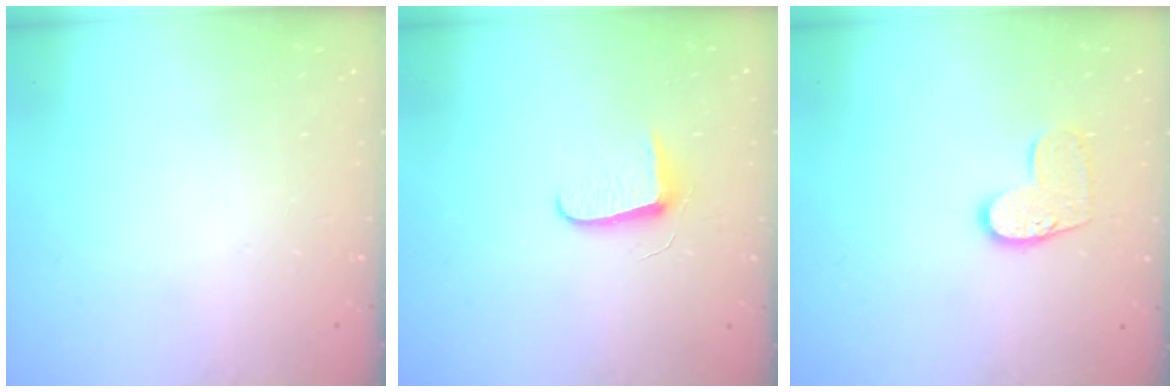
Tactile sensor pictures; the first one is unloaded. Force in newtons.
{"total": 6.2, "press": 6.2, "slide": 0.8}
{"total": 9.0, "press": 9.0, "slide": 0.5}